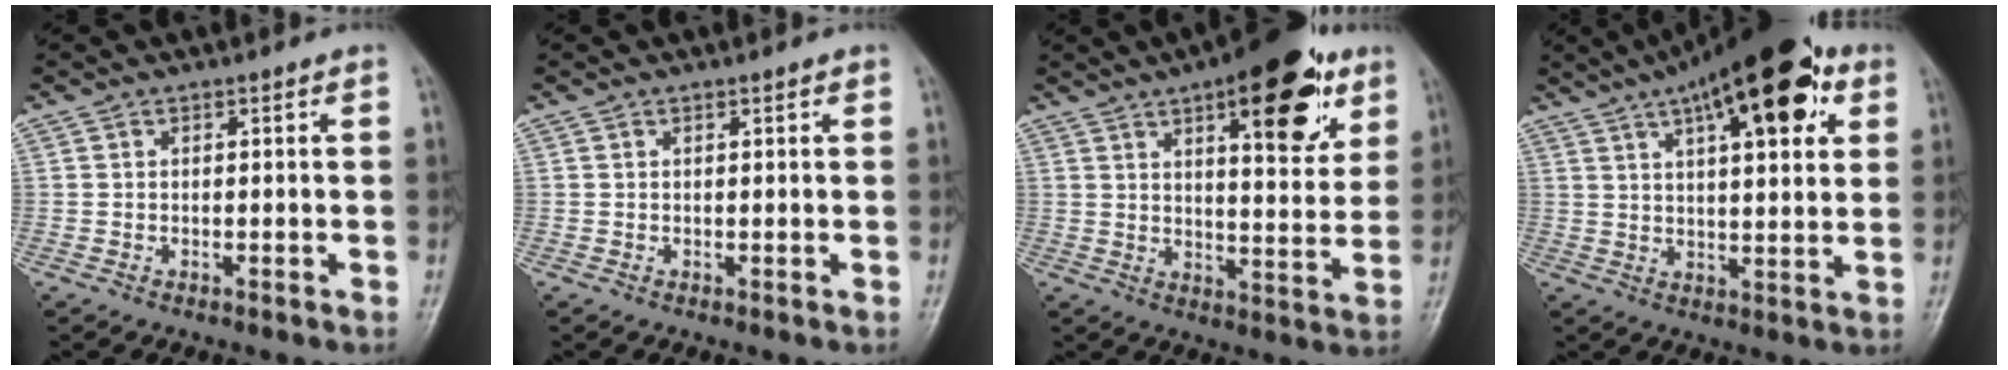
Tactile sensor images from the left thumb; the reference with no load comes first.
{"total": 0.6, "force": [0.4, 0.1, 0.5], "torque": [-0.007, 0.000, 0.004]}
{"total": 18.1, "force": [9.1, 6.7, 14.1], "torque": [-0.154, -0.031, 0.126]}
{"total": 19.8, "force": [9.5, 7.1, 15.9], "torque": [-0.218, -0.003, 0.141]}